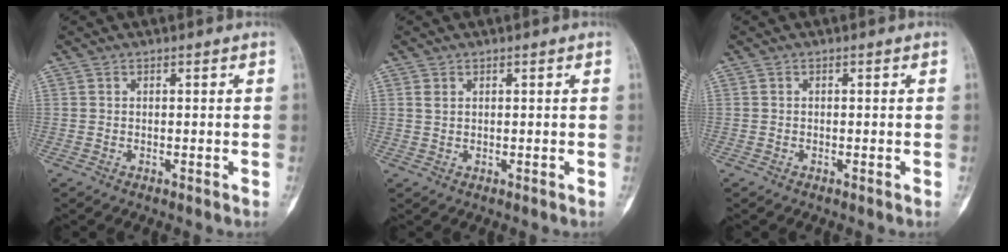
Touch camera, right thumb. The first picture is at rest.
{"total": 1.0, "force": [0.5, 0.7, 0.6], "torque": [-0.011, 0.003, 0.013]}
{"total": 0.0}